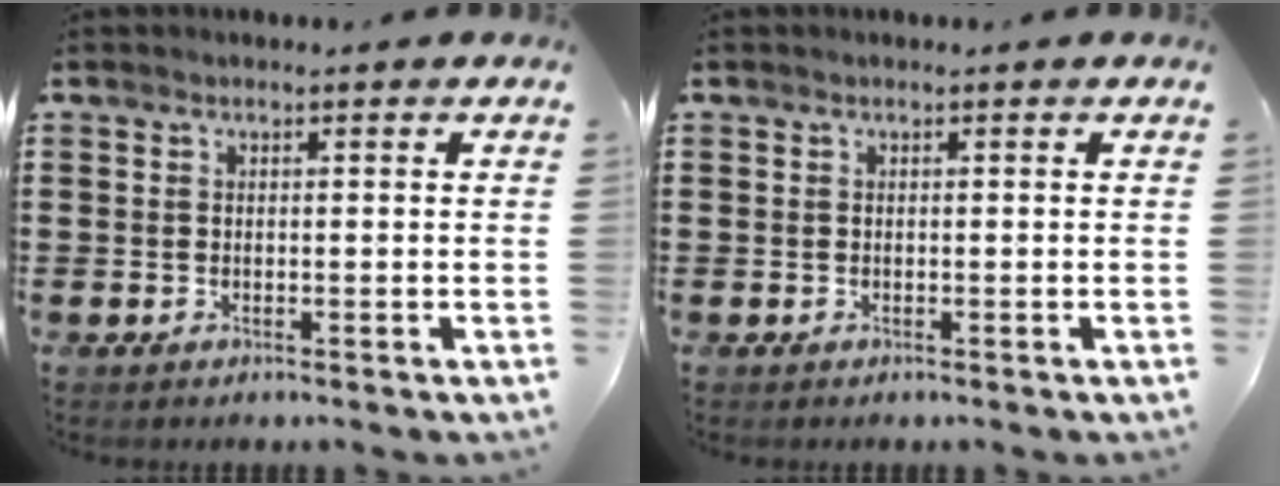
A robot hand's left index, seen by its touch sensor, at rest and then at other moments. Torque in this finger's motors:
{"motor_torque": [-0.04, -0.01, 0.00, -0.01]}